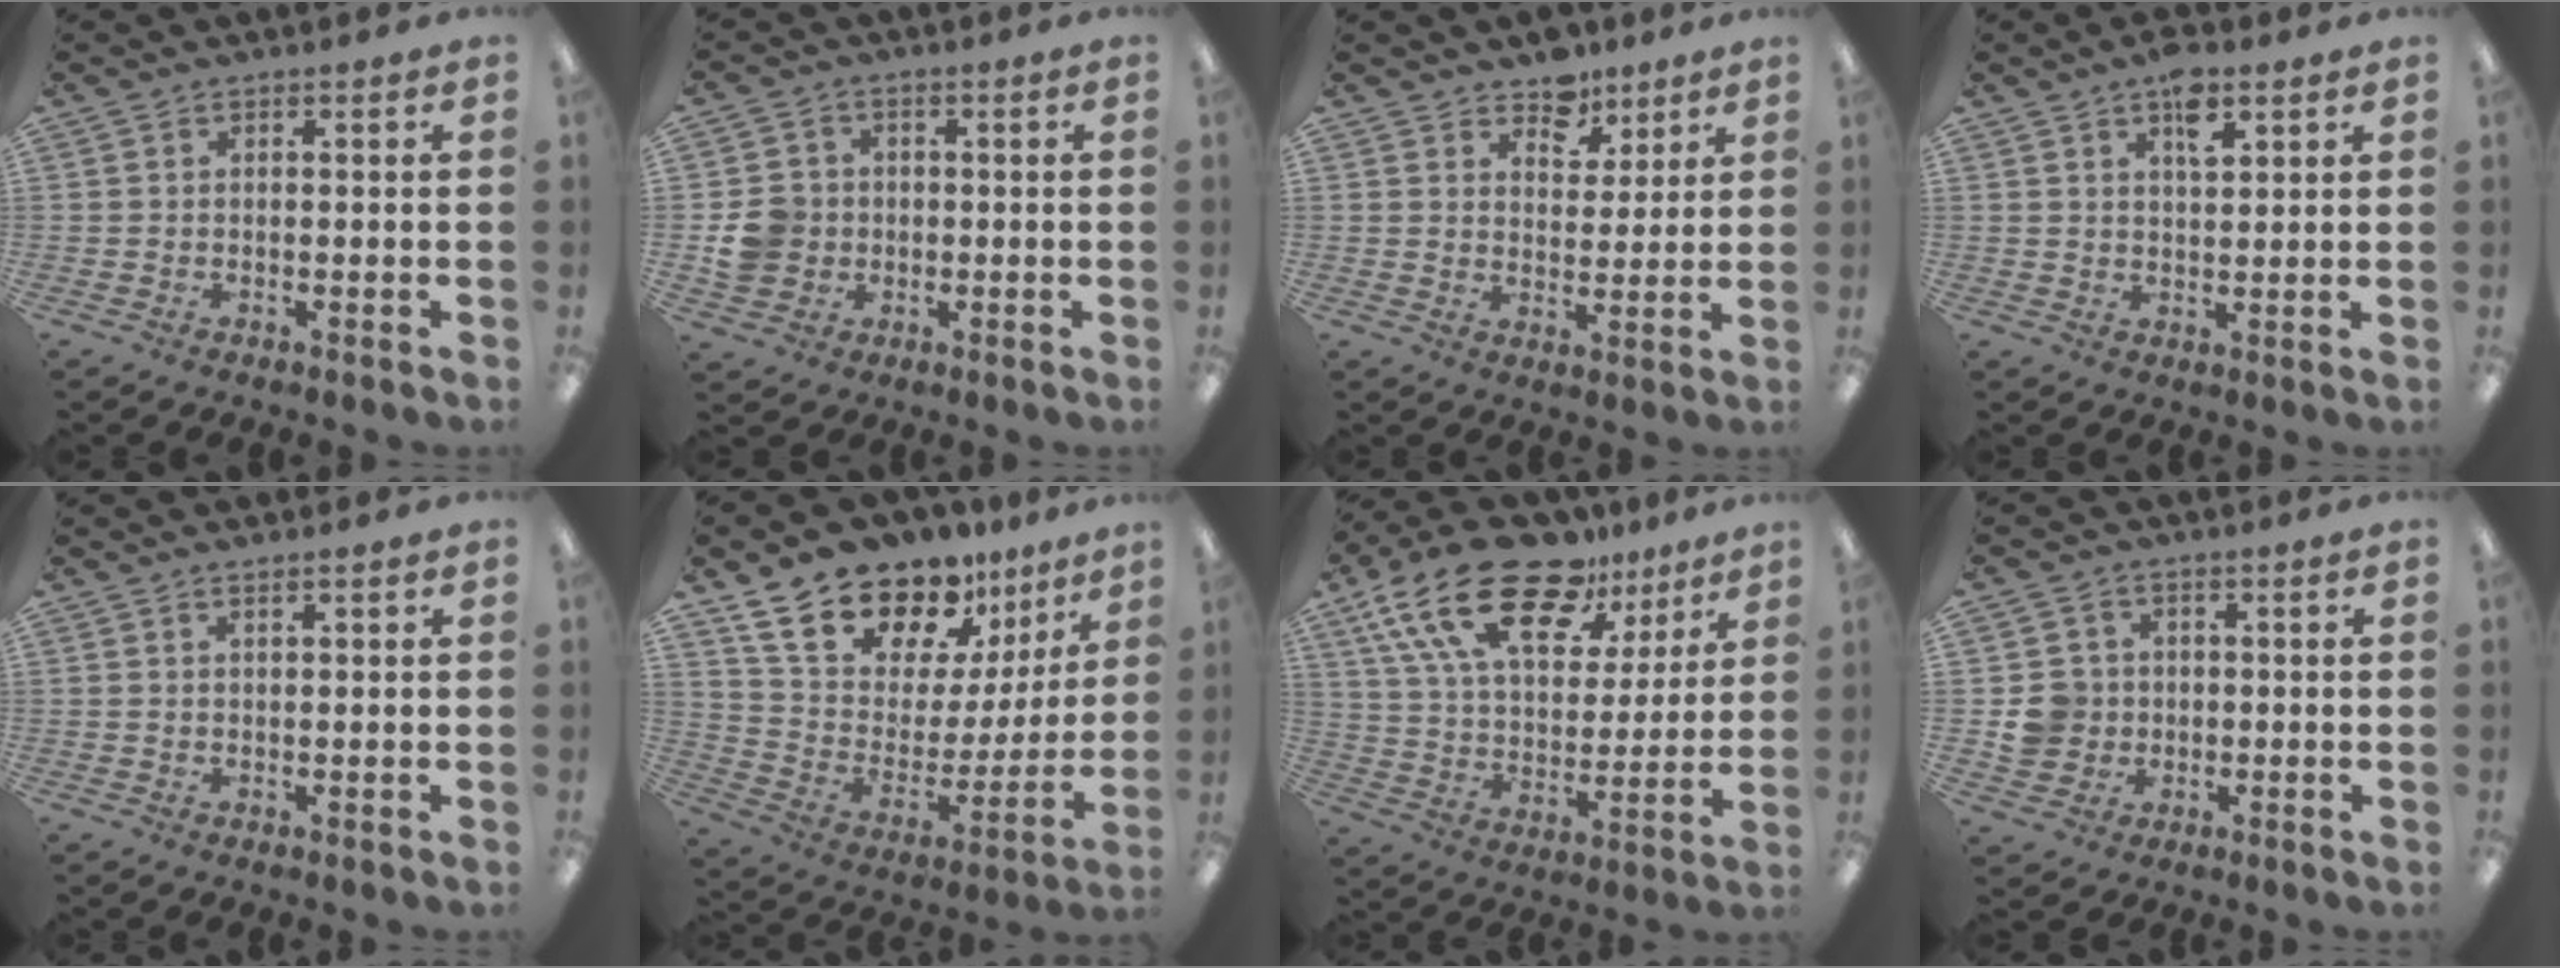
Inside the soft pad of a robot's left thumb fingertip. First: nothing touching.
{"total": 7.1, "force": [-0.5, 6.7, 2.5], "torque": [-0.051, 0.014, -0.008]}
{"total": 7.4, "force": [5.9, 4.4, 1.3], "torque": [-0.013, -0.039, 0.106]}
{"total": 6.1, "force": [3.7, 2.7, 4.0], "torque": [-0.055, -0.011, 0.061]}
{"total": 0.8, "force": [0.7, 0.1, 0.3], "torque": [-0.006, 0.000, 0.013]}
{"total": 18.5, "force": [14.8, 9.2, 6.2], "torque": [-0.119, -0.110, 0.268]}
{"total": 22.8, "force": [15.0, 10.6, 13.6], "torque": [-0.257, -0.077, 0.265]}
{"total": 6.4, "force": [-0.1, 6.2, 1.7], "torque": [-0.025, 0.009, -0.001]}